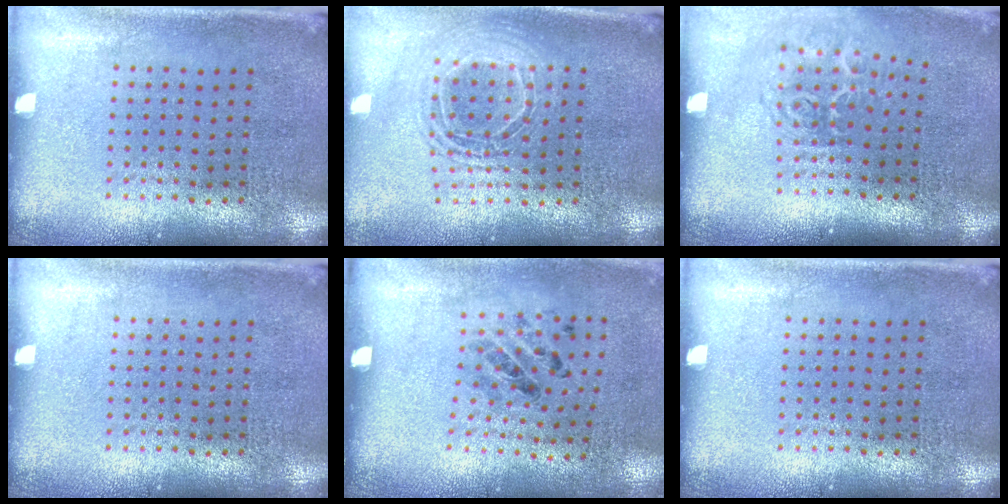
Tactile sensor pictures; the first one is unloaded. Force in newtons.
{"total": 1.7, "press": 1.4, "slide": 0.9}
{"total": 1.8, "press": 1.2, "slide": 1.4}
{"total": 0.0}
{"total": 1.3, "press": 0.6, "slide": 1.2}
{"total": 0.0}